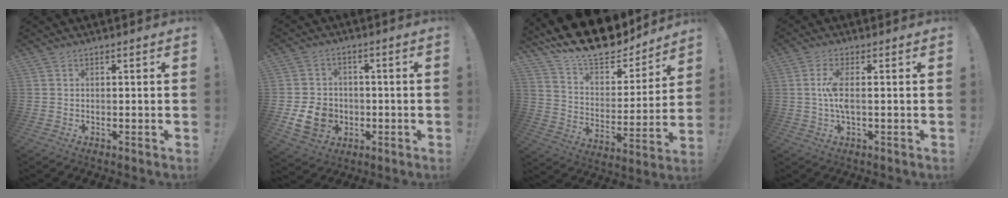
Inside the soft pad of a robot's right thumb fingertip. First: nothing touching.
{"total": 10.8, "force": [-2.6, 9.1, 5.2], "torque": [-0.102, 0.015, -0.040]}
{"total": 15.9, "force": [13.7, 5.0, 6.2], "torque": [-0.115, -0.109, 0.241]}
{"total": 6.6, "force": [0.1, 1.7, 6.4], "torque": [-0.130, -0.010, -0.004]}